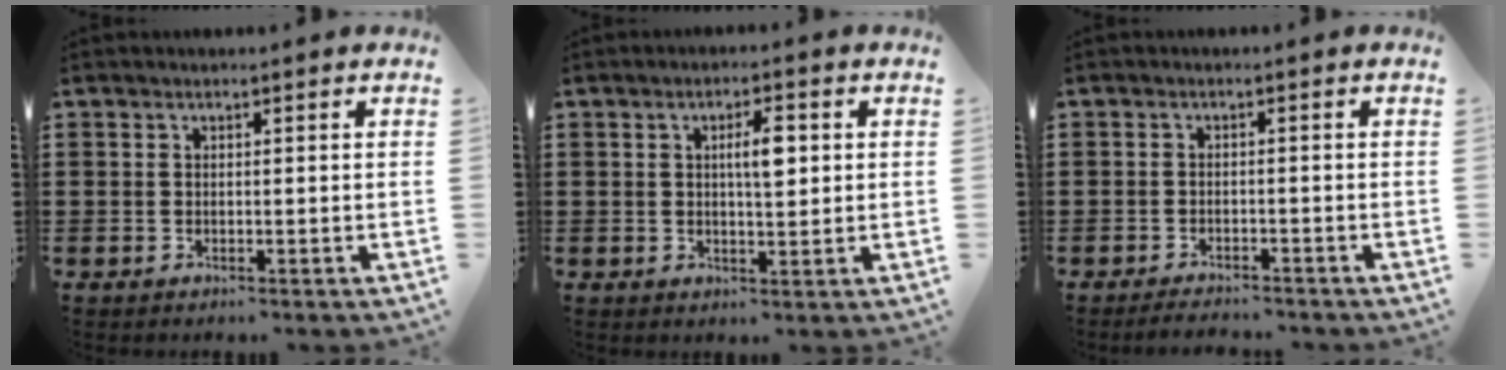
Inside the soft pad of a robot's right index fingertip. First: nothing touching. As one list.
[{"total": 4.4, "force": [0.9, 1.3, 4.1], "torque": [-0.073, 0.007, 0.009]}, {"total": 2.1, "force": [-2.1, 0.0, 0.0], "torque": [-0.003, -0.001, -0.042]}]